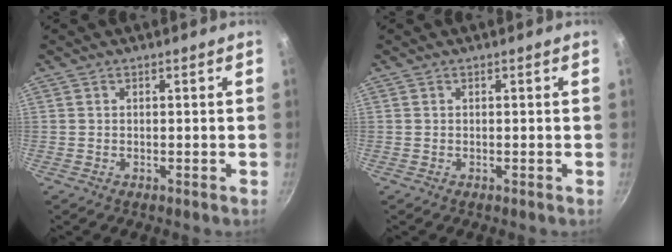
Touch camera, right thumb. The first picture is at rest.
{"total": 0.0}